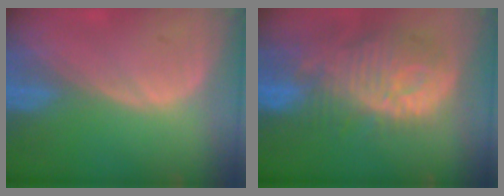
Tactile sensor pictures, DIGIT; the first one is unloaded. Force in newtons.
{"total": 12.7, "press": 11.3, "slide": 5.8}